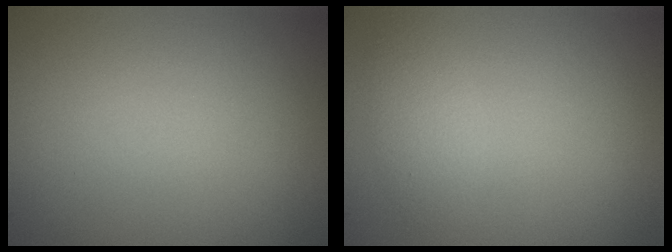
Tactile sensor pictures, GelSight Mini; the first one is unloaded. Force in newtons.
{"total": 1.8, "press": 1.8, "slide": 0.1}